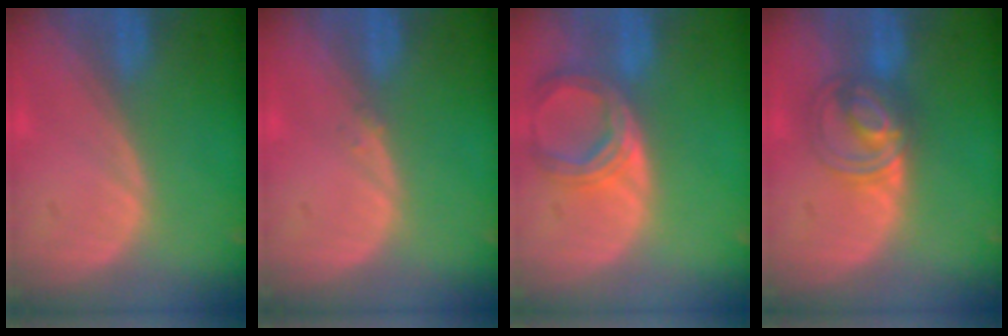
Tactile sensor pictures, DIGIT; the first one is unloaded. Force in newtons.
{"total": 0.6, "press": 0.5, "slide": 0.3}
{"total": 7.0, "press": 6.5, "slide": 2.7}
{"total": 5.9, "press": 5.9, "slide": 0.9}